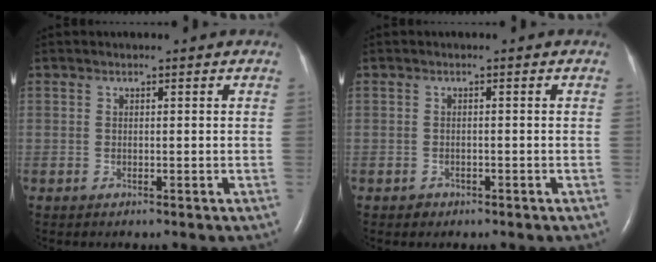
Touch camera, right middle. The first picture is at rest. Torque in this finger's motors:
{"motor_torque": [-0.07, 0.15, -0.03, -0.01]}